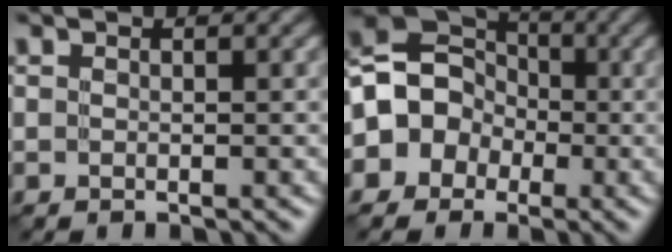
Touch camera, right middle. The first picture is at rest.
{"total": 6.9, "force": [-1.4, 6.2, 2.6], "torque": [-0.027, 0.010, -0.053]}